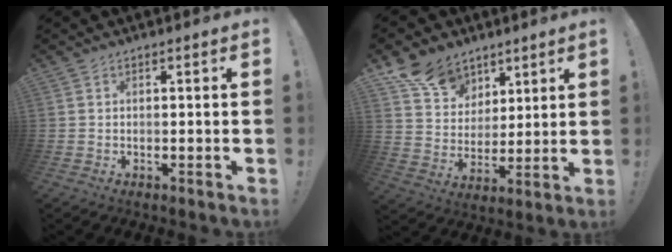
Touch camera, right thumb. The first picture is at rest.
{"total": 13.7, "force": [8.8, 9.8, 3.8], "torque": [-0.059, -0.050, 0.174]}